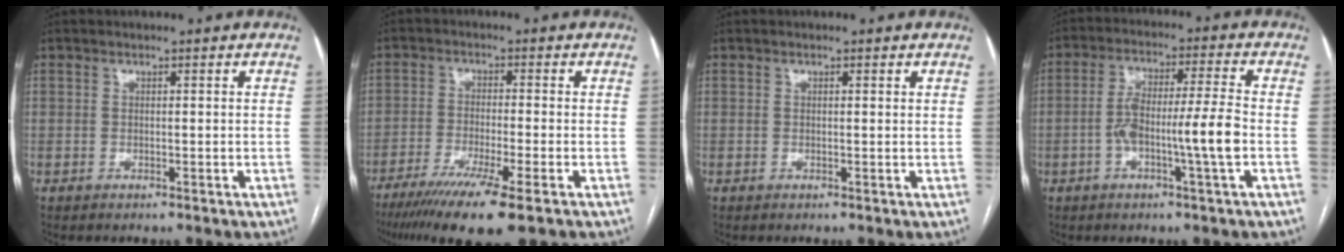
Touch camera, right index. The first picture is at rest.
{"total": 11.1, "force": [-7.1, 0.3, 8.5], "torque": [-0.136, -0.028, -0.115]}
{"total": 0.5, "force": [0.4, 0.1, 0.4], "torque": [-0.005, 0.002, 0.004]}
{"total": 9.4, "force": [-2.3, -0.1, 9.1], "torque": [-0.168, 0.011, -0.044]}